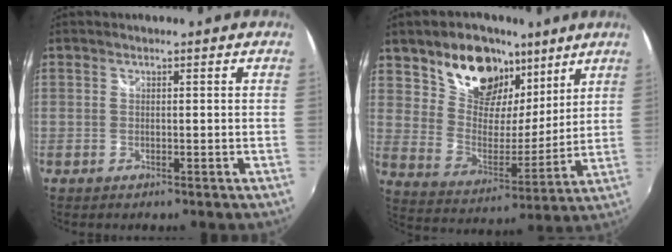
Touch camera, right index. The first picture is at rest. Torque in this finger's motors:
{"motor_torque": [1.08, 1.05, 0.37, 0.07]}